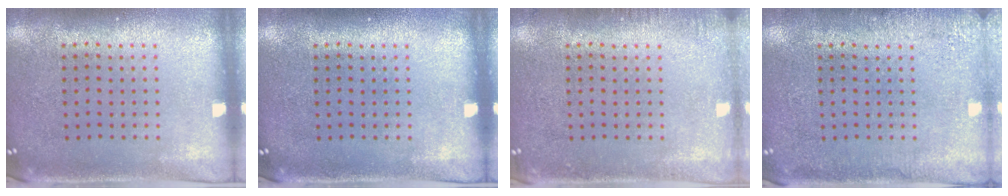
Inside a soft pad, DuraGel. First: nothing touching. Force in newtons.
{"total": 0.0}
{"total": 1.2, "press": 1.1, "slide": 0.2}
{"total": 2.3, "press": 2.2, "slide": 0.3}